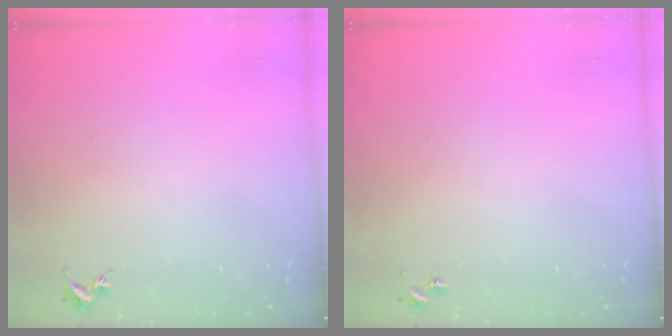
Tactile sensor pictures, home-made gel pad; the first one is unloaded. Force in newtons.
{"total": 0.0}